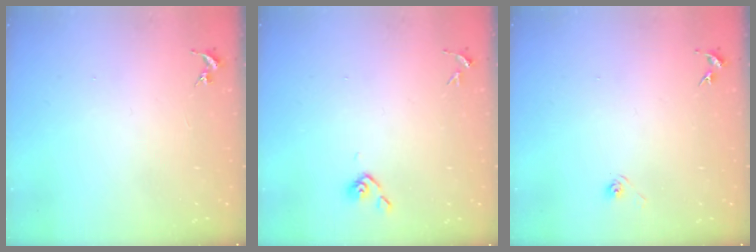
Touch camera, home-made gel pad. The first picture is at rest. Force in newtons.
{"total": 3.6, "press": 3.6, "slide": 0.8}
{"total": 3.0, "press": 2.6, "slide": 1.5}